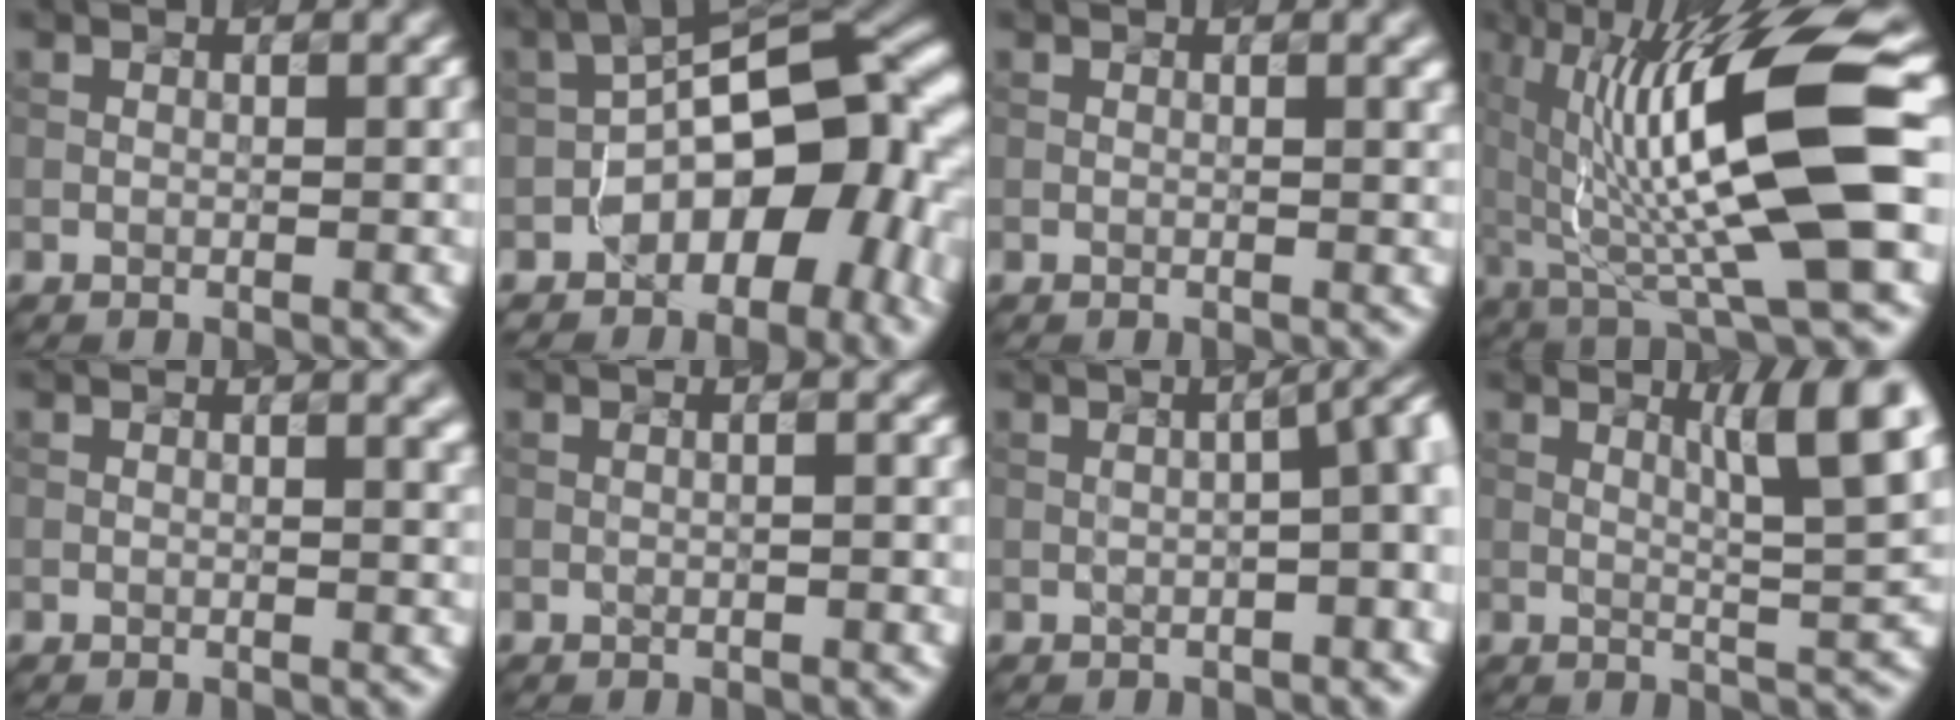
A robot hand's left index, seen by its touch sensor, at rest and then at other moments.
{"total": 12.0, "force": [-3.7, 6.9, 9.1], "torque": [-0.094, 0.021, -0.067]}
{"total": 1.5, "force": [0.6, 0.5, 1.3], "torque": [-0.011, 0.002, 0.003]}
{"total": 13.0, "force": [0.9, 2.3, 12.8], "torque": [-0.211, 0.004, 0.032]}
{"total": 2.1, "force": [0.9, 0.8, 1.7], "torque": [-0.008, 0.004, 0.007]}
{"total": 1.4, "force": [0.2, 0.6, 1.2], "torque": [-0.004, 0.003, -0.010]}
{"total": 5.0, "force": [0.2, 1.5, 4.7], "torque": [-0.038, 0.019, 0.008]}
{"total": 7.0, "force": [2.6, 1.1, 6.4], "torque": [-0.087, 0.005, 0.052]}